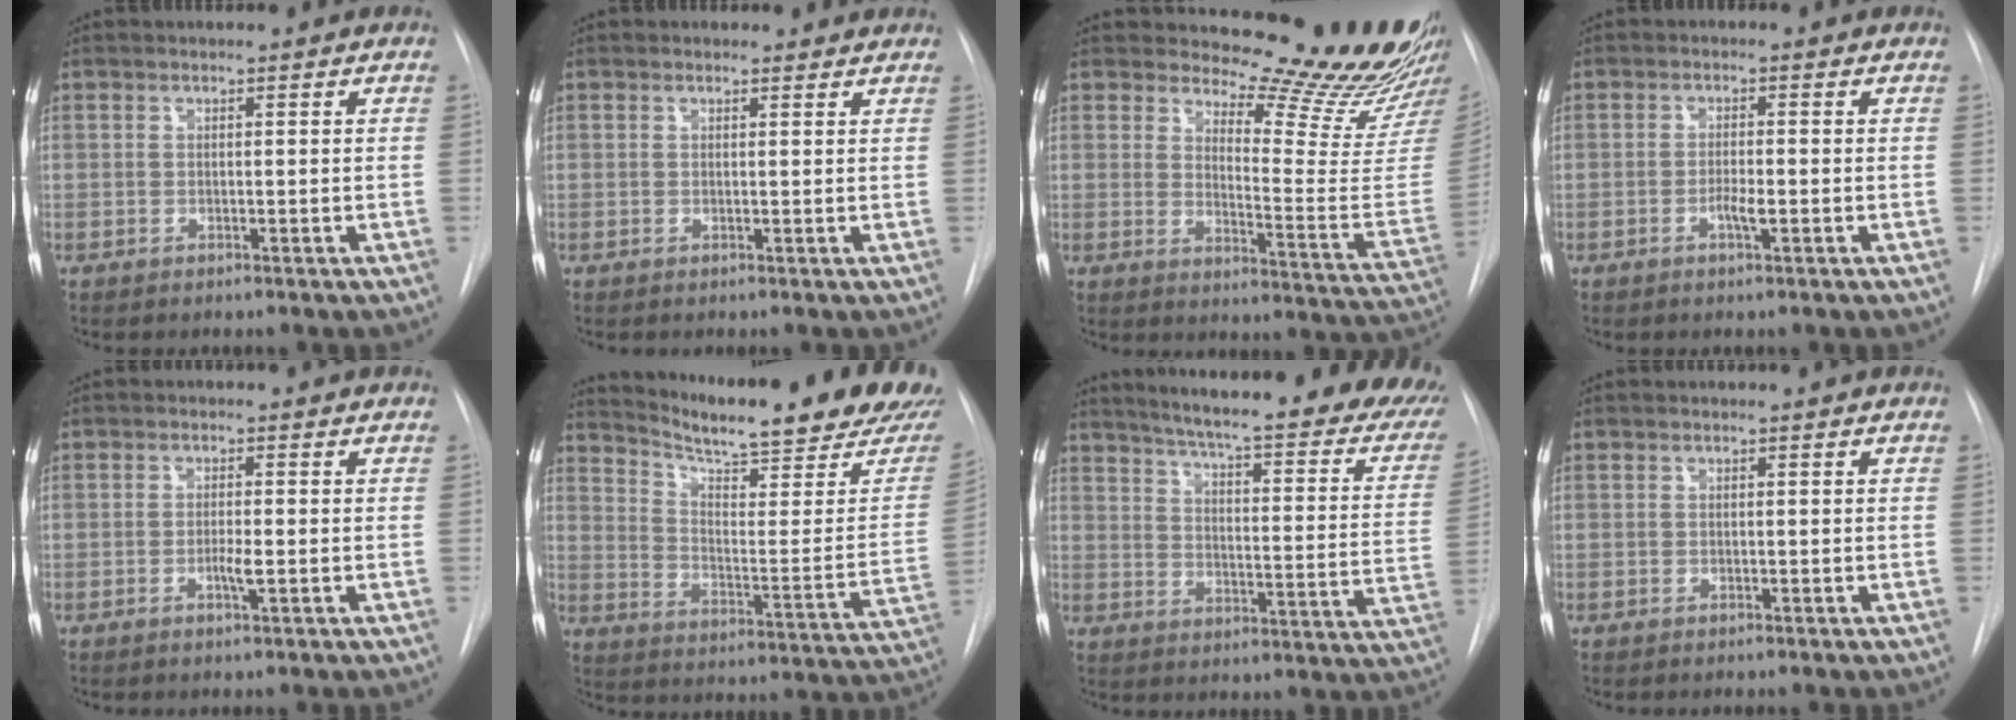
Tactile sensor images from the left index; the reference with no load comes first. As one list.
[{"total": 1.7, "force": [1.5, 0.7, -0.1], "torque": [-0.002, 0.000, 0.008]}, {"total": 21.9, "force": [20.3, 3.2, 7.4], "torque": [-0.088, -0.135, 0.234]}, {"total": 2.1, "force": [-0.8, 0.3, 1.9], "torque": [-0.034, 0.001, -0.015]}, {"total": 1.9, "force": [-0.6, 0.2, 1.8], "torque": [-0.033, -0.001, -0.011]}, {"total": 26.3, "force": [23.0, 2.3, 12.6], "torque": [-0.196, -0.092, 0.298]}, {"total": 30.1, "force": [24.8, 4.8, 16.3], "torque": [-0.206, -0.069, 0.293]}, {"total": 0.0}]